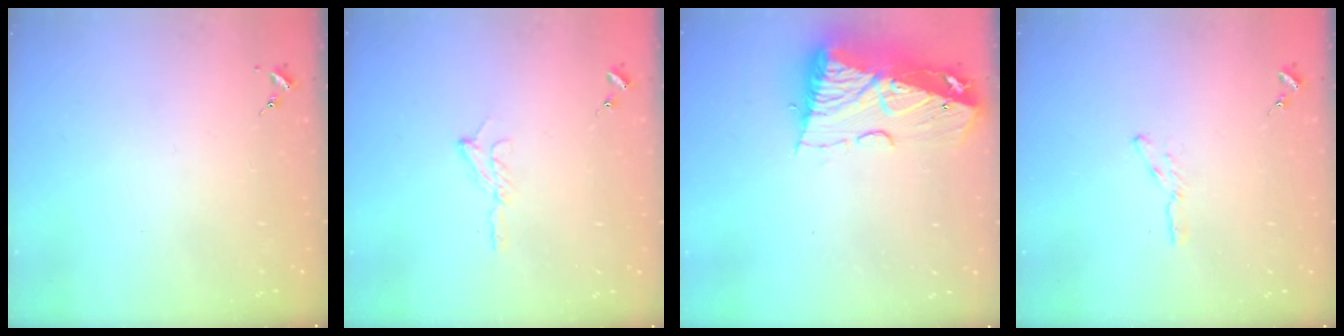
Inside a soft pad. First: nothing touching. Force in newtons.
{"total": 5.6, "press": 5.6, "slide": 0.8}
{"total": 16.6, "press": 16.5, "slide": 1.8}
{"total": 3.1, "press": 3.1, "slide": 0.3}